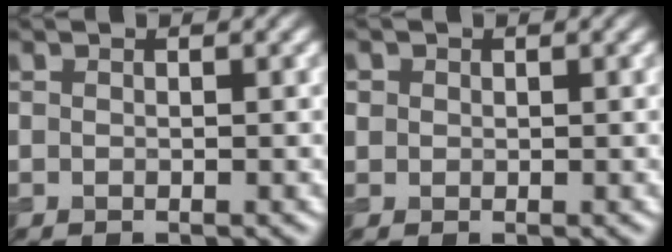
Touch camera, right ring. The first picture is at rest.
{"total": 0.8, "force": [0.2, 0.8, 0.2], "torque": [0.001, -0.003, 0.002]}